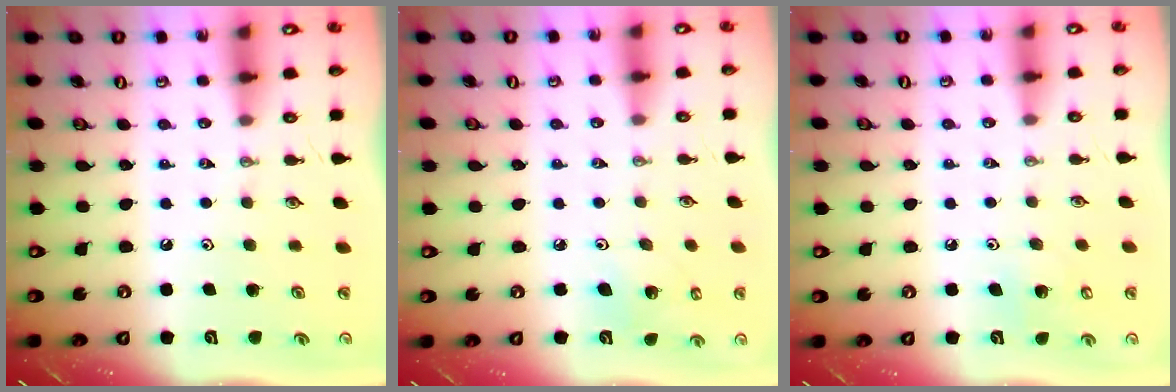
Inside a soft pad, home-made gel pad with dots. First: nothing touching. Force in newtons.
{"total": 5.0, "press": 4.6, "slide": 1.9}
{"total": 6.0, "press": 6.0, "slide": 0.3}